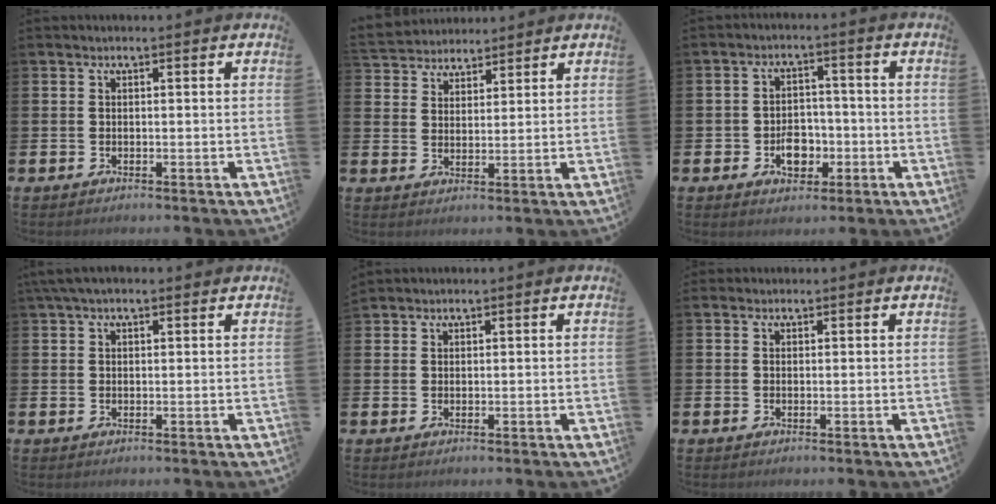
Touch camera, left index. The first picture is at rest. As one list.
[{"total": 4.2, "force": [3.9, 1.2, -0.7], "torque": [-0.012, -0.016, 0.073]}, {"total": 4.5, "force": [-1.6, 3.3, 2.7], "torque": [-0.043, 0.005, -0.033]}, {"total": 2.6, "force": [2.0, 0.8, 1.5], "torque": [-0.033, 0.006, 0.036]}, {"total": 1.5, "force": [1.5, 0.4, -0.1], "torque": [0.007, 0.000, 0.027]}, {"total": 1.1, "force": [1.0, 0.4, -0.1], "torque": [0.016, -0.001, 0.015]}]